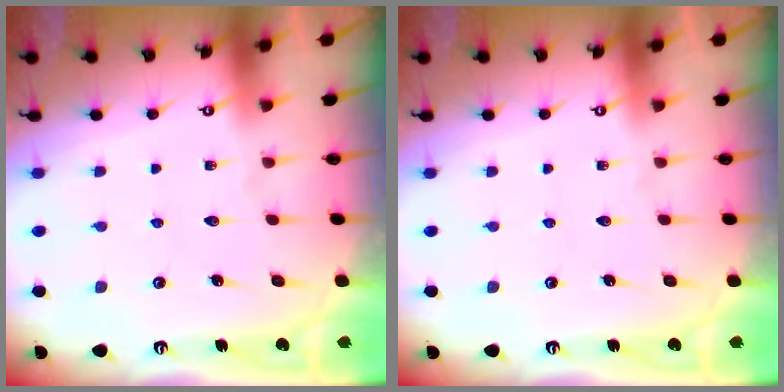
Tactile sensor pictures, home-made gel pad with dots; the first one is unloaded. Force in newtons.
{"total": 0.0}